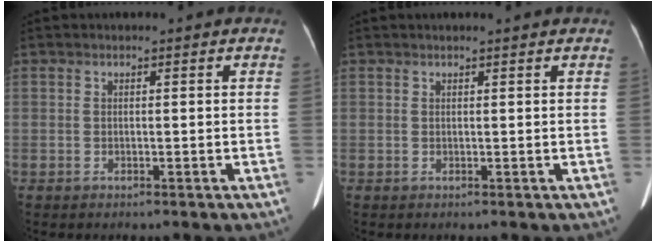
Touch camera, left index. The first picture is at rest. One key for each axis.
{"total": 2.4, "fx": 2.2, "fy": 0.1, "fz": 1.1, "tx": -0.014, "ty": 0.021, "tz": 0.025}